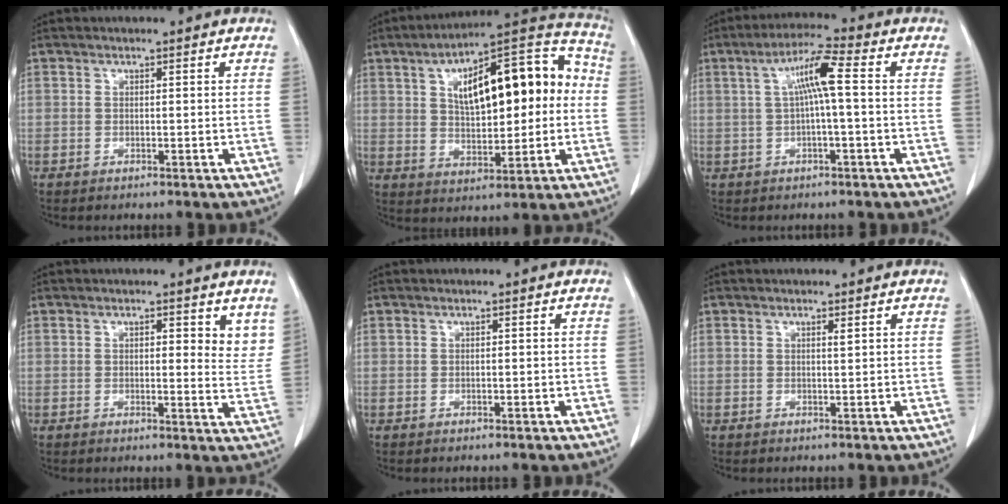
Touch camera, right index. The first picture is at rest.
{"total": 22.1, "force": [3.6, 8.9, 19.9], "torque": [-0.317, 0.049, 0.057]}
{"total": 7.3, "force": [1.1, 0.7, 7.2], "torque": [-0.136, 0.023, 0.019]}
{"total": 6.7, "force": [3.3, 2.8, 5.1], "torque": [-0.062, -0.010, 0.038]}
{"total": 0.9, "force": [-0.1, 0.5, 0.7], "torque": [-0.021, 0.004, 0.003]}
{"total": 1.0, "force": [0.4, 0.2, 0.9], "torque": [-0.021, 0.001, 0.010]}